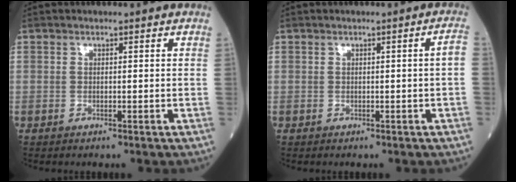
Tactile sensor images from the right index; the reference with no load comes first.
{"total": 1.7, "force": [-0.2, -0.2, 1.7], "torque": [-0.017, 0.001, -0.002]}